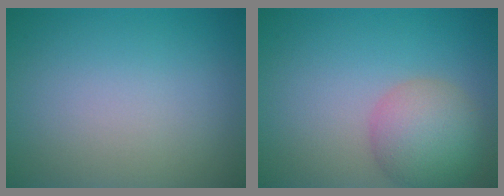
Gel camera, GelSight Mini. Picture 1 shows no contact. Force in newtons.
{"total": 5.5, "press": 5.5, "slide": 0.3}